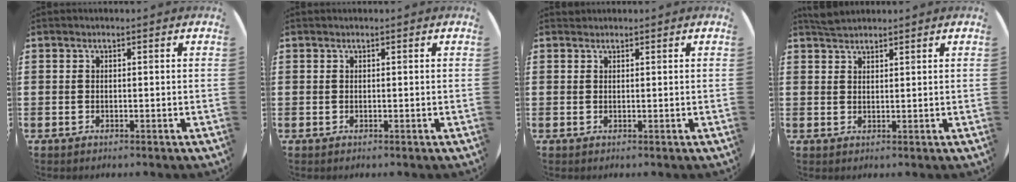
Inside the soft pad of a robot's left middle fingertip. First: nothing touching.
{"total": 0.0}
{"total": 0.5, "force": [0.5, 0.1, -0.1], "torque": [0.002, 0.004, 0.009]}
{"total": 2.1, "force": [2.0, 0.5, 0.3], "torque": [-0.002, 0.000, 0.038]}